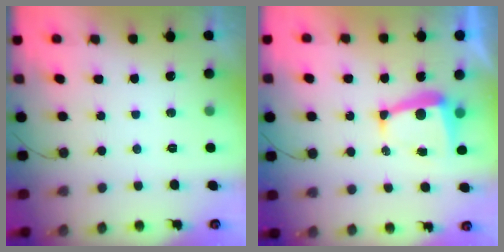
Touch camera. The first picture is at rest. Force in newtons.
{"total": 6.9, "press": 6.9, "slide": 0.3}